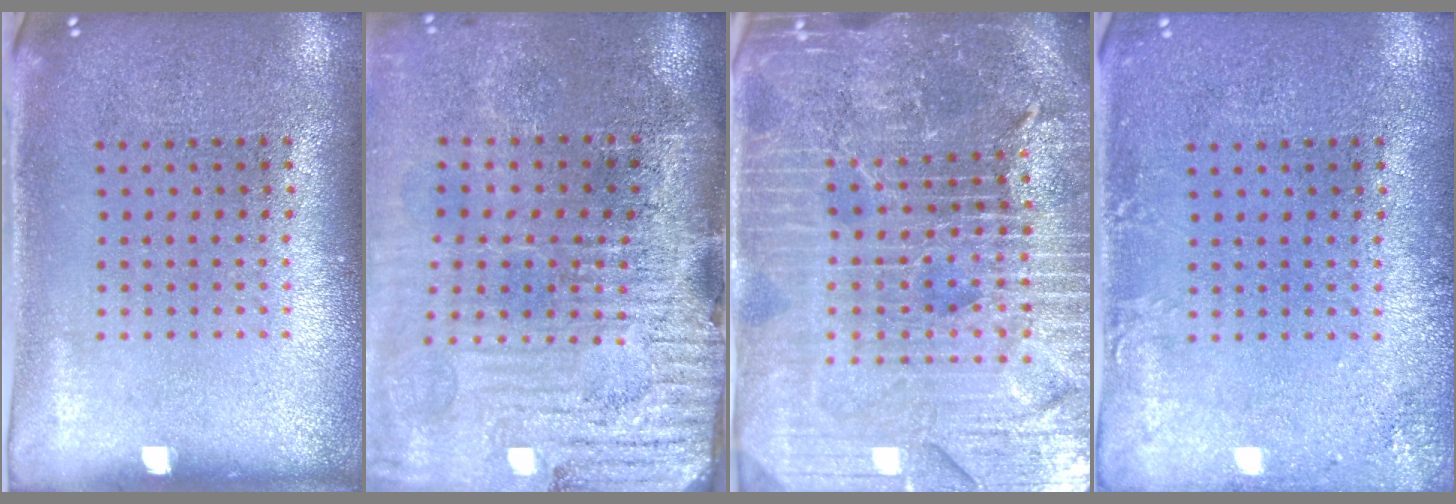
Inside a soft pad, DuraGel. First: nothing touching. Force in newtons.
{"total": 4.9, "press": 4.1, "slide": 2.6}
{"total": 6.1, "press": 5.4, "slide": 2.8}
{"total": 1.6, "press": 1.6, "slide": 0.1}